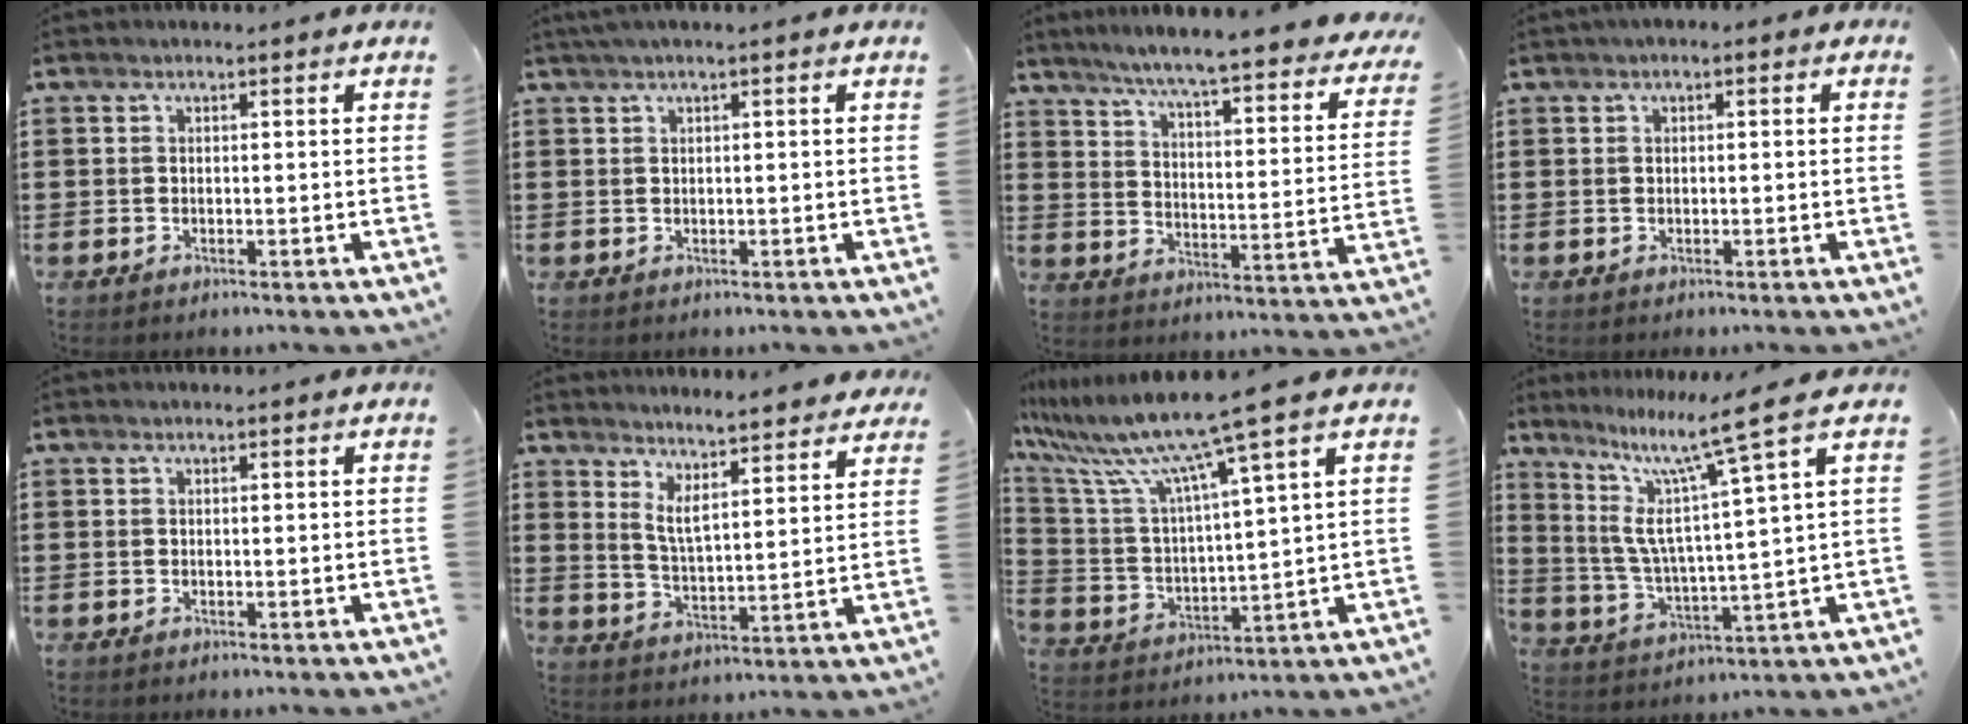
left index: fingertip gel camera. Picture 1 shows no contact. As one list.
[{"total": 0.9, "force": [0.2, -0.1, 0.9], "torque": [-0.015, -0.002, 0.004]}, {"total": 5.5, "force": [4.8, -0.9, 2.4], "torque": [-0.071, -0.047, 0.073]}, {"total": 0.8, "force": [-0.2, 0.5, 0.6], "torque": [-0.013, 0.003, -0.005]}, {"total": 0.0}, {"total": 5.1, "force": [4.4, 0.8, 2.4], "torque": [-0.060, -0.032, 0.073]}, {"total": 10.8, "force": [8.2, -0.4, 7.0], "torque": [-0.171, -0.050, 0.129]}, {"total": 11.9, "force": [7.0, 0.5, 9.6], "torque": [-0.207, -0.035, 0.109]}]